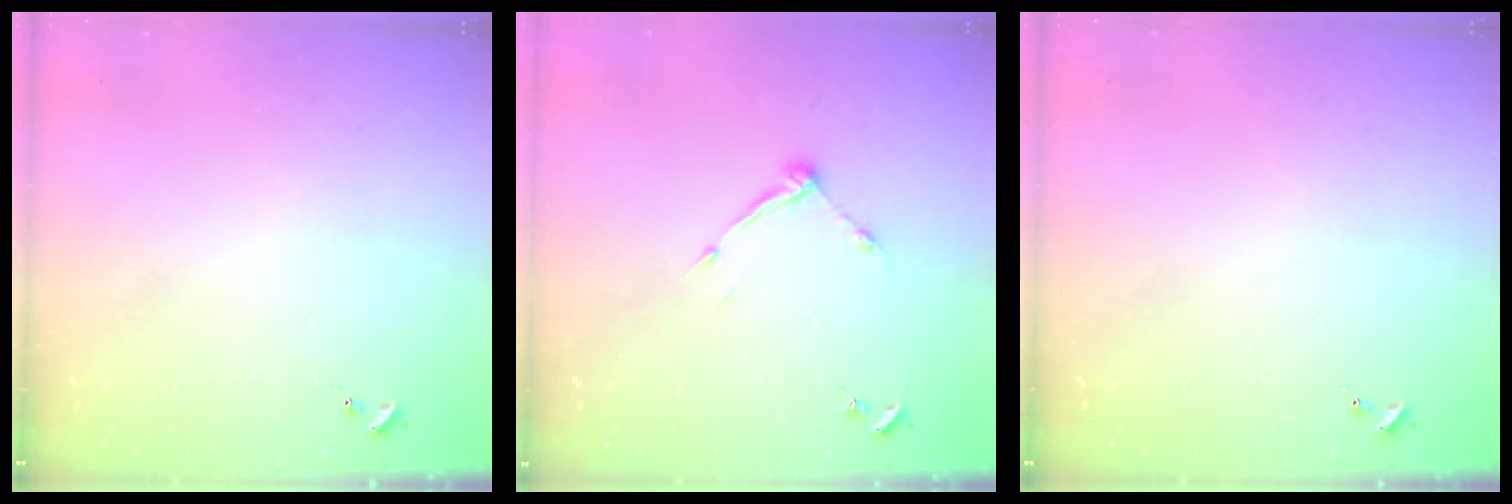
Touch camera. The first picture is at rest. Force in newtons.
{"total": 7.3, "press": 7.3, "slide": 0.5}
{"total": 0.0}